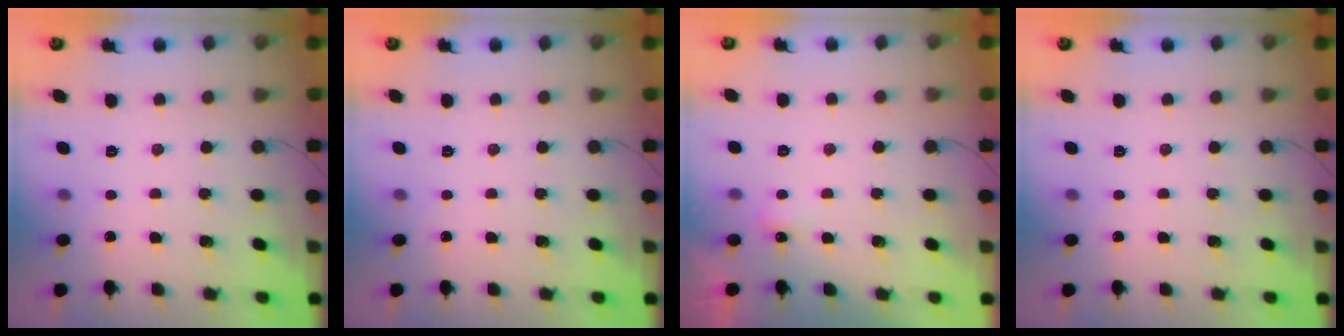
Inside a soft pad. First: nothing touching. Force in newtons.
{"total": 0.0}
{"total": 3.3, "press": 3.0, "slide": 1.4}
{"total": 0.0}